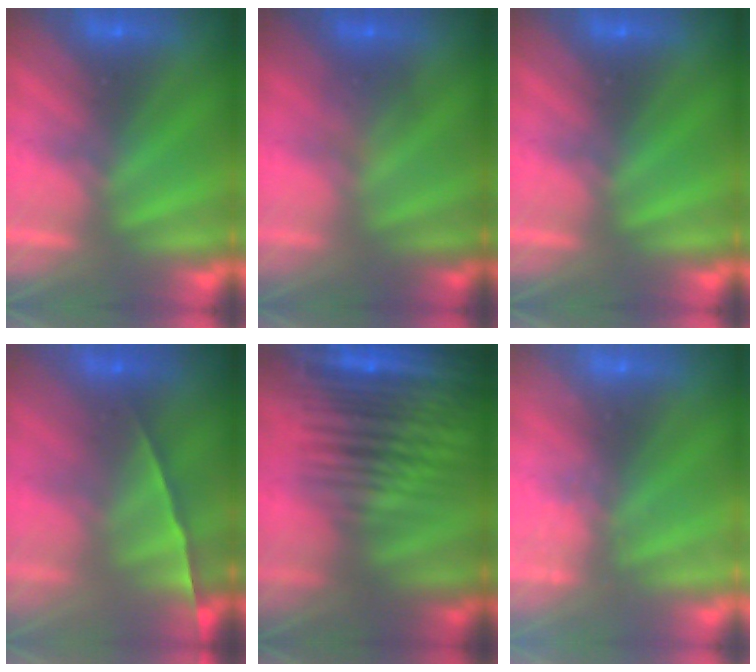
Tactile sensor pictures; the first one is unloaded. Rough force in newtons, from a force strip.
{"total": 1.6}
{"total": 0.0}
{"total": 1.5}
{"total": 9.1}
{"total": 2.7}